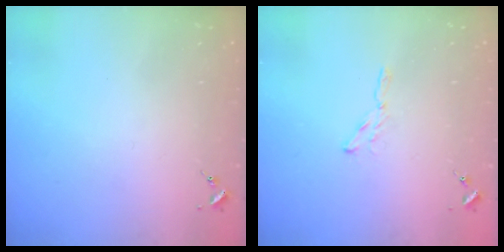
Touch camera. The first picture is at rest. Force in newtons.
{"total": 2.4, "press": 2.4, "slide": 0.2}